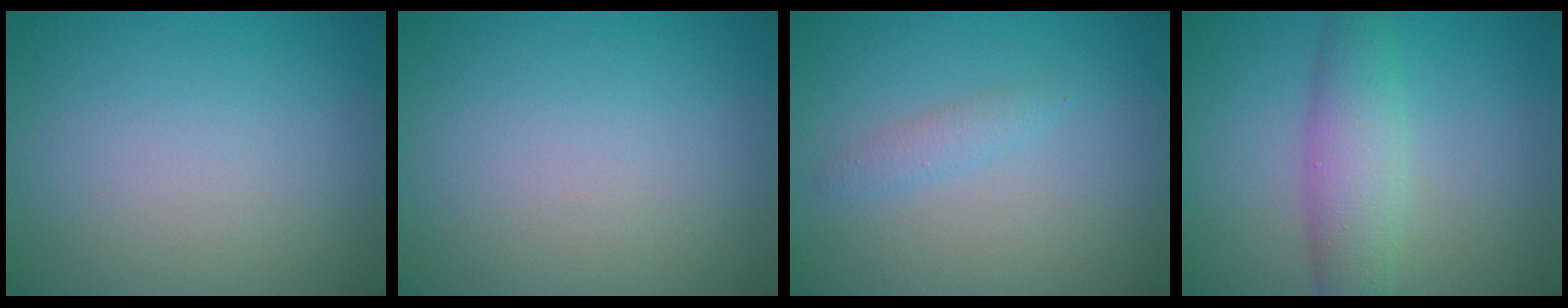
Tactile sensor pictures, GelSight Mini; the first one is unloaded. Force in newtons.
{"total": 0.0}
{"total": 1.3, "press": 1.3, "slide": 0.0}
{"total": 4.2, "press": 4.2, "slide": 0.1}